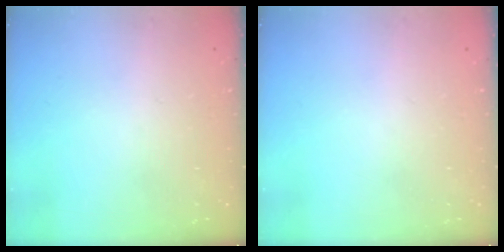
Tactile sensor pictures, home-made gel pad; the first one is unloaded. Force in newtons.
{"total": 0.0}